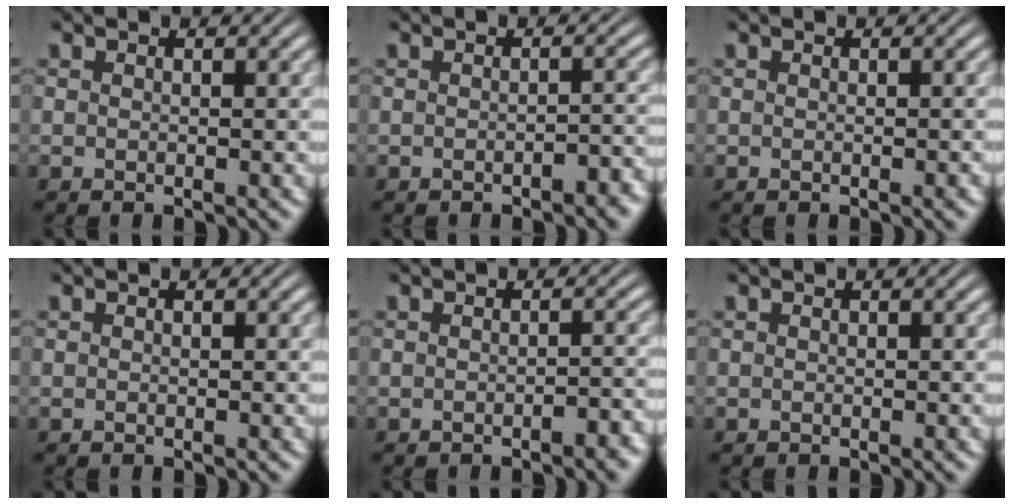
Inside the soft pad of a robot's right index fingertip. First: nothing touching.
{"total": 1.6, "force": [-1.5, -0.1, 0.4], "torque": [-0.009, 0.000, -0.024]}
{"total": 0.0}
{"total": 0.0}
{"total": 1.3, "force": [-1.2, -0.1, 0.4], "torque": [-0.009, 0.000, -0.020]}
{"total": 0.0}